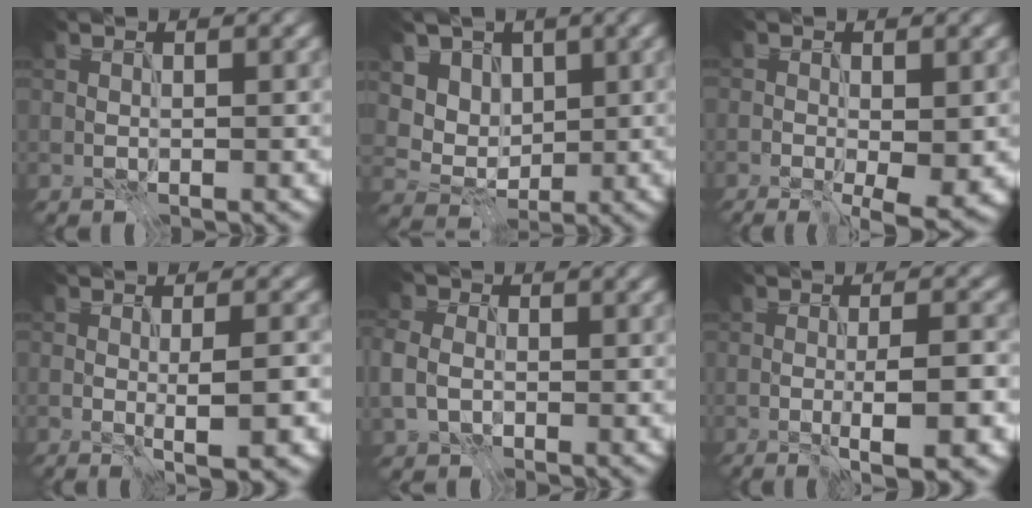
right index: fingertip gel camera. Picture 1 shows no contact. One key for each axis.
{"total": 5.7, "fx": 2.9, "fy": 4.5, "fz": 2.0, "tx": -0.057, "ty": -0.013, "tz": 0.063}
{"total": 3.4, "fx": -0.6, "fy": 0.8, "fz": 3.2, "tx": -0.039, "ty": -0.008, "tz": -0.007}
{"total": 3.5, "fx": -1.0, "fy": 0.7, "fz": 3.3, "tx": -0.039, "ty": 0.001, "tz": -0.015}
{"total": 3.9, "fx": -0.3, "fy": 3.3, "fz": 1.9, "tx": -0.045, "ty": 0.012, "tz": -0.012}
{"total": 5.3, "fx": -1.8, "fy": 1.1, "fz": 4.9, "tx": -0.061, "ty": 0.001, "tz": -0.025}